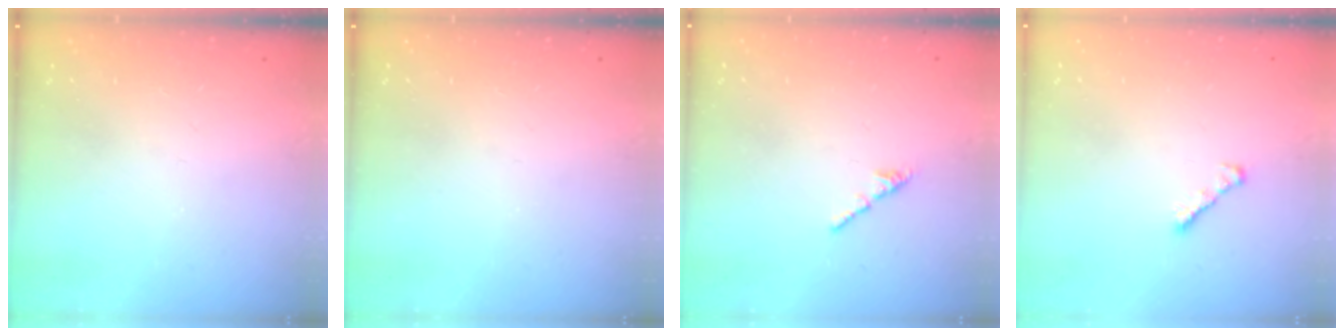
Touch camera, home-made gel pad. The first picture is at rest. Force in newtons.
{"total": 0.0}
{"total": 1.3, "press": 1.2, "slide": 0.4}
{"total": 2.5, "press": 2.4, "slide": 0.6}